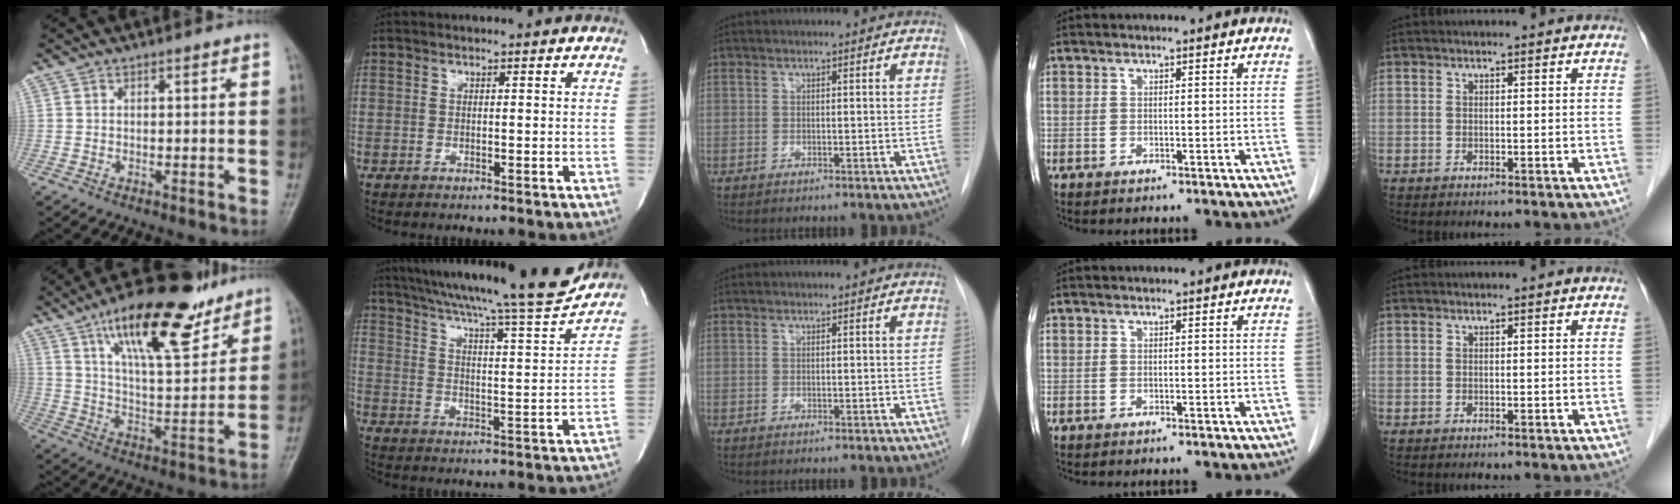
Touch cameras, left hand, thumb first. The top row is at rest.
{"thumb": {"total": 20.8, "force": [13.5, 7.0, 14.2], "torque": [-0.194, -0.059, 0.225]}, "index": {"total": 22.0, "force": [19.6, 0.1, 10.0], "torque": [-0.171, -0.034, 0.277]}}